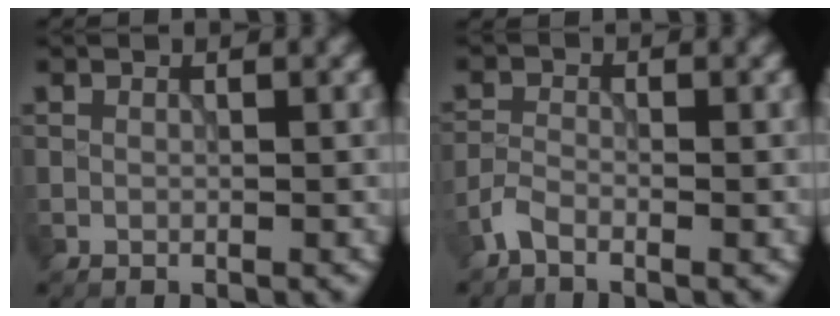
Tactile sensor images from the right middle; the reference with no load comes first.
{"total": 1.6, "force": [-1.3, 0.5, 0.9], "torque": [-0.021, 0.001, -0.037]}